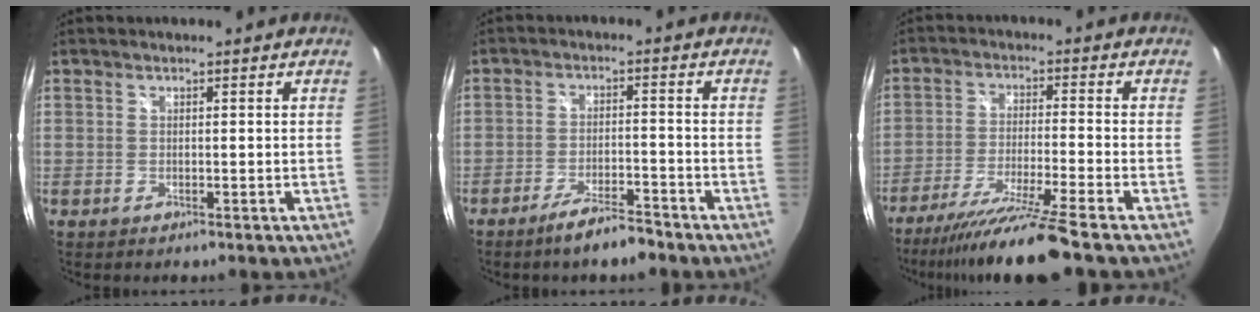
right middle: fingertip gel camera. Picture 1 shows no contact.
{"total": 6.6, "force": [-5.3, 1.1, 3.9], "torque": [-0.083, -0.001, -0.086]}
{"total": 13.5, "force": [-11.2, -1.8, 7.4], "torque": [-0.152, -0.025, -0.193]}